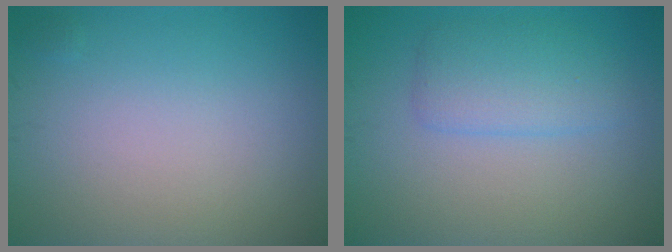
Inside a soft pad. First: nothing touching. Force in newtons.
{"total": 3.1, "press": 3.0, "slide": 0.1}